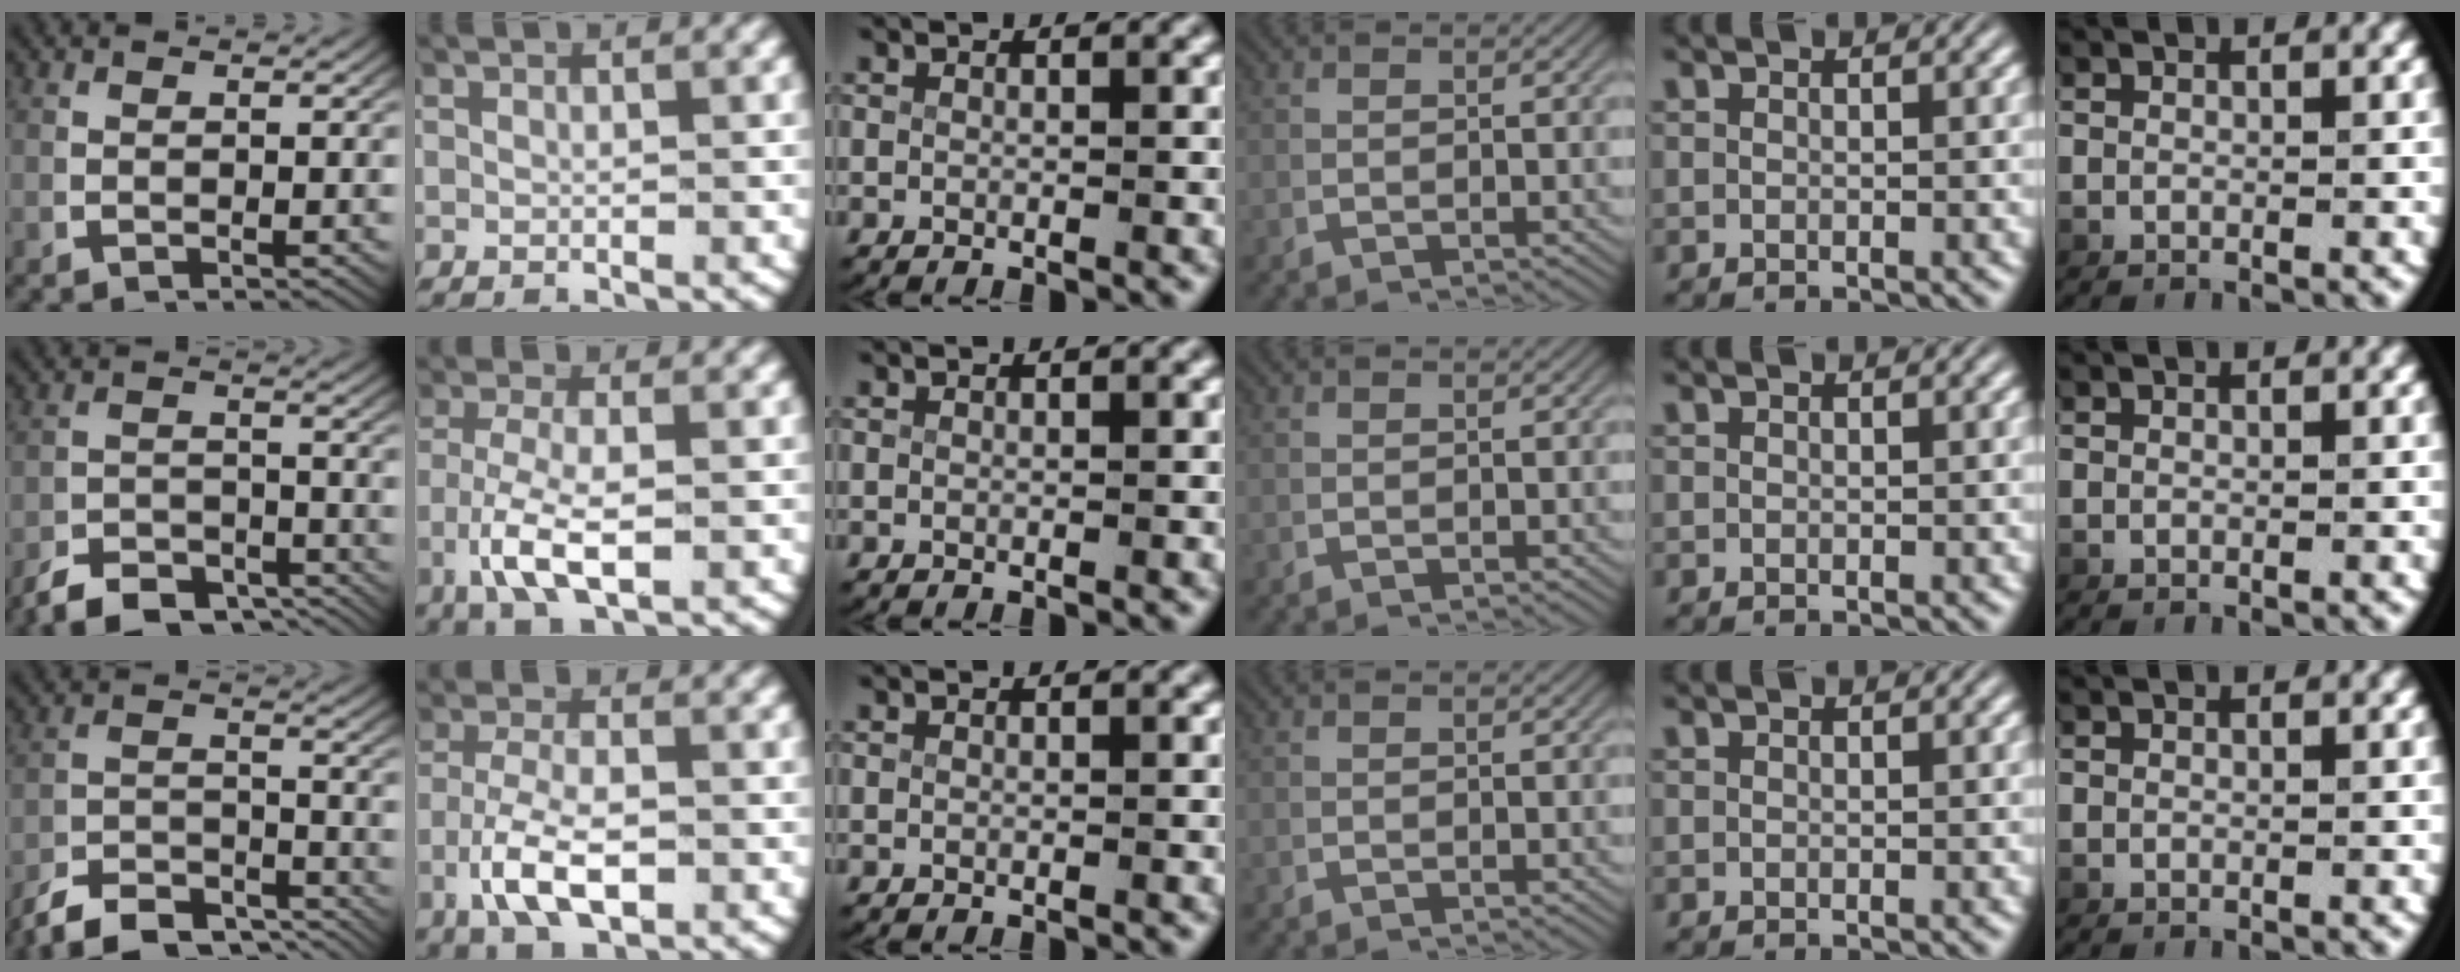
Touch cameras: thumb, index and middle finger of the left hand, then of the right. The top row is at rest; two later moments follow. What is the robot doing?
{"motion": "grasp_and_lifting", "object": "card"}